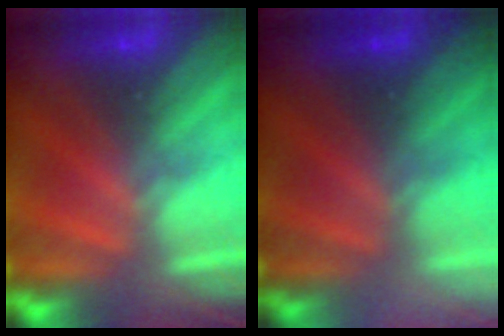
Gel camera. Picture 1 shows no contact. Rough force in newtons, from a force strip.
{"total": 2.7}